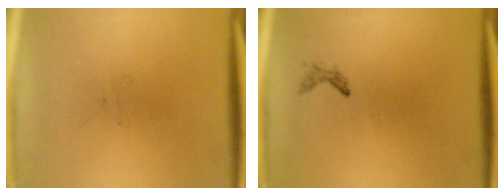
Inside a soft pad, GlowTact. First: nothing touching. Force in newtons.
{"total": 0.7}